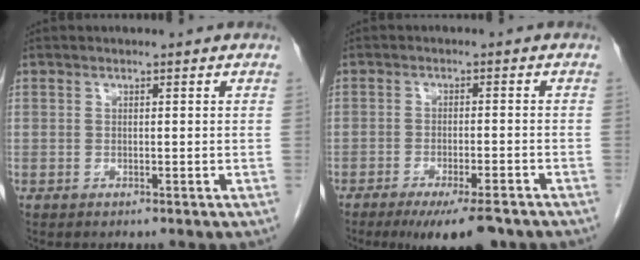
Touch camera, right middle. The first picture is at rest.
{"total": 8.7, "force": [-6.6, 1.6, 5.5], "torque": [-0.076, -0.013, -0.098]}